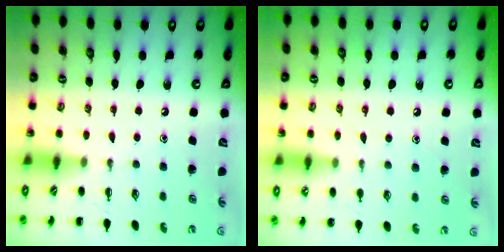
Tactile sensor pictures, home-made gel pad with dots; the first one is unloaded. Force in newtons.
{"total": 7.8, "press": 7.5, "slide": 2.1}